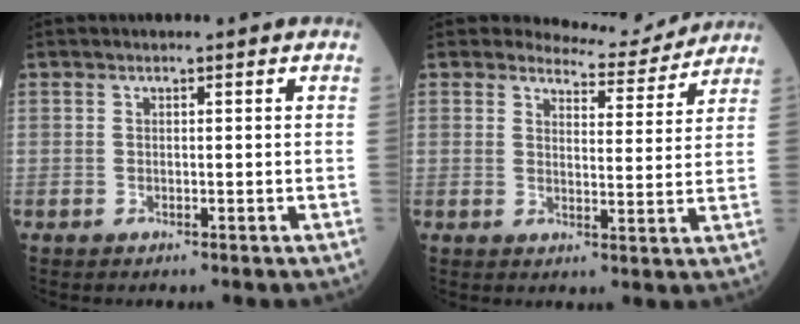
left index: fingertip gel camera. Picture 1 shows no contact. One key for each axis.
{"total": 6.3, "fx": 6.1, "fy": 1.1, "fz": -0.6, "tx": 0.004, "ty": -0.011, "tz": 0.076}